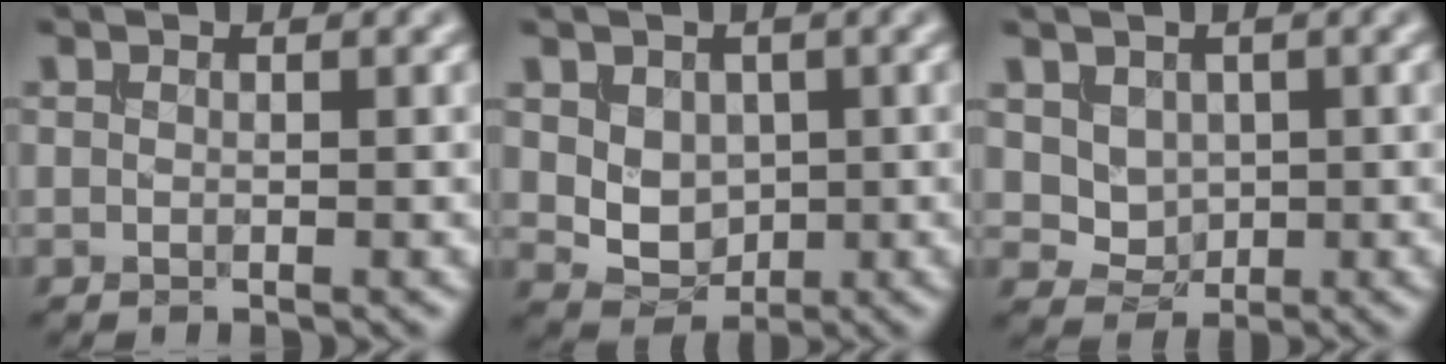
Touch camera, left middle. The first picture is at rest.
{"total": 3.3, "force": [0.6, 2.6, 1.9], "torque": [-0.041, -0.012, 0.014]}
{"total": 2.4, "force": [0.8, 1.9, 1.1], "torque": [-0.033, -0.011, 0.025]}